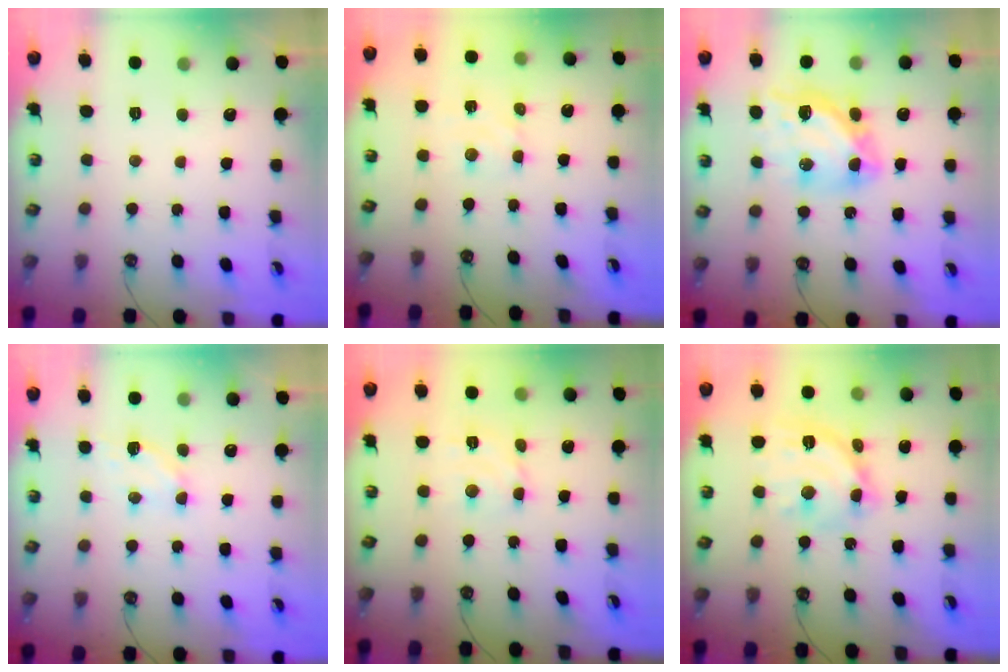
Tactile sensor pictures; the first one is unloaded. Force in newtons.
{"total": 2.5, "press": 2.5, "slide": 0.4}
{"total": 12.7, "press": 12.7, "slide": 1.4}
{"total": 5.4, "press": 5.3, "slide": 0.9}
{"total": 4.7, "press": 4.7, "slide": 0.2}
{"total": 14.9, "press": 14.9, "slide": 1.2}